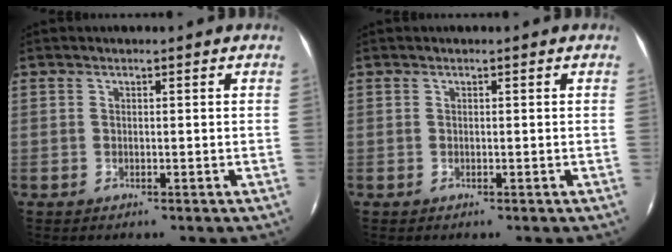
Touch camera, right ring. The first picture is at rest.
{"total": 0.0}